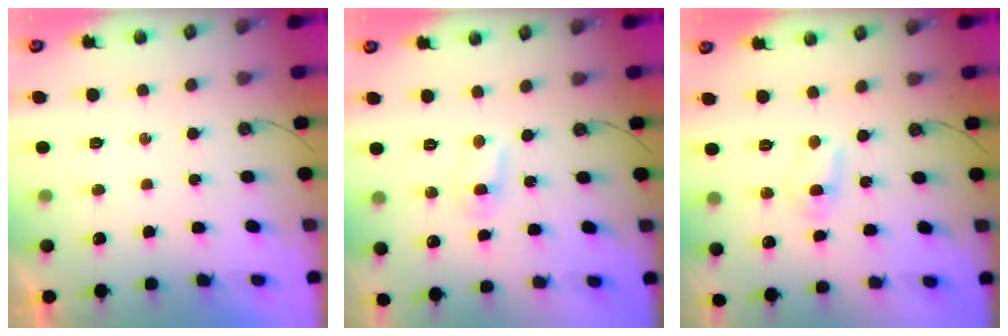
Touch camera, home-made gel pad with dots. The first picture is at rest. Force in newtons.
{"total": 2.0, "press": 1.9, "slide": 0.7}
{"total": 1.1, "press": 0.9, "slide": 0.6}